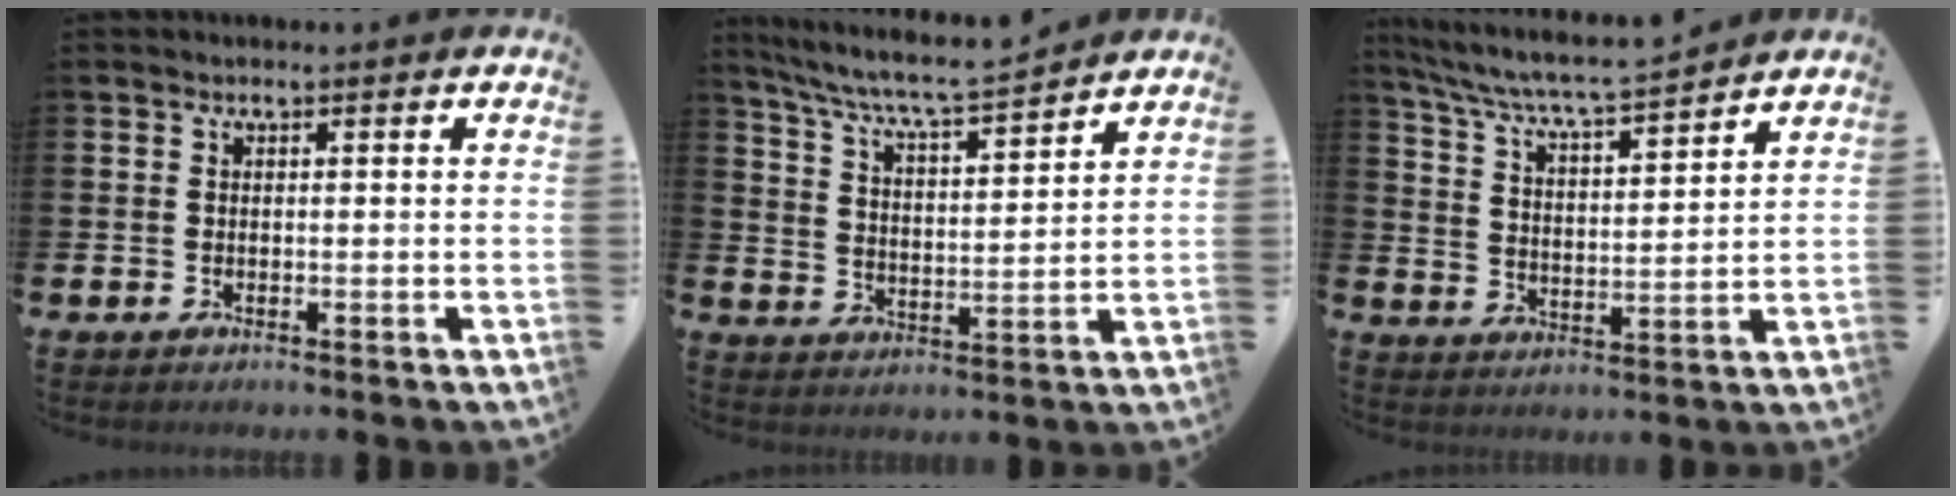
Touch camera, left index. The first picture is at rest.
{"total": 7.2, "force": [6.8, 0.1, 2.3], "torque": [-0.073, -0.049, 0.117]}
{"total": 6.7, "force": [6.4, -0.1, 2.1], "torque": [-0.067, -0.048, 0.108]}